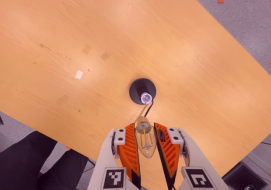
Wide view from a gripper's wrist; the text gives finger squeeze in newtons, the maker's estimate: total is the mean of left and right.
{"total": 10.3, "left": 9.7, "right": 10.8}